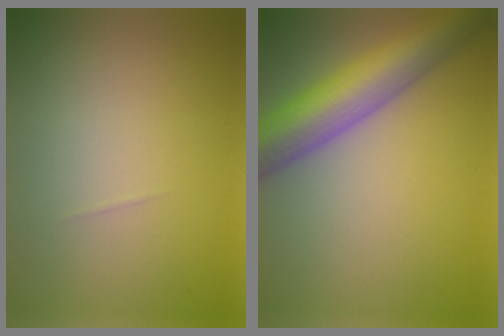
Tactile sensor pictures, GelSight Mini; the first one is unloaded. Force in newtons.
{"total": 8.8, "press": 8.8, "slide": 0.3}